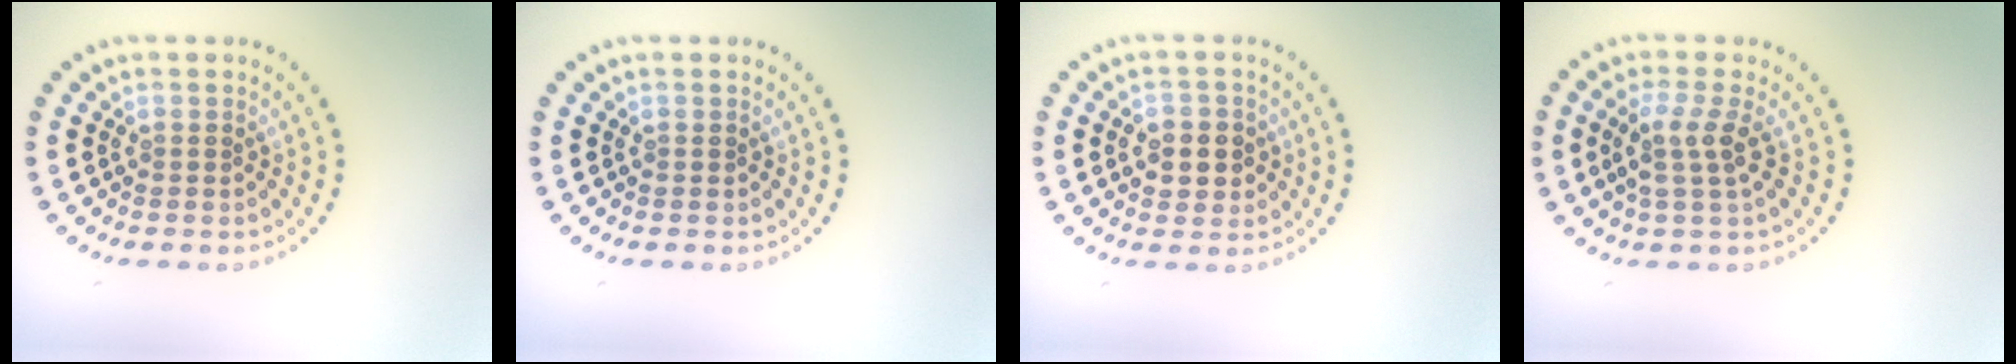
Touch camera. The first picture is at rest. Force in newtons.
{"total": 0.0}
{"total": 2.9, "press": 2.9, "slide": 0.6}
{"total": 2.6, "press": 1.9, "slide": 1.7}